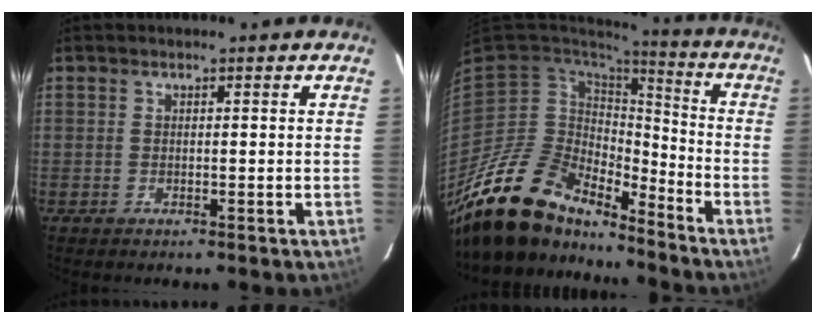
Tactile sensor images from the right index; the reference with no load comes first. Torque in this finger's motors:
{"motor_torque": [1.04, -1.09, 0.51, 0.13]}